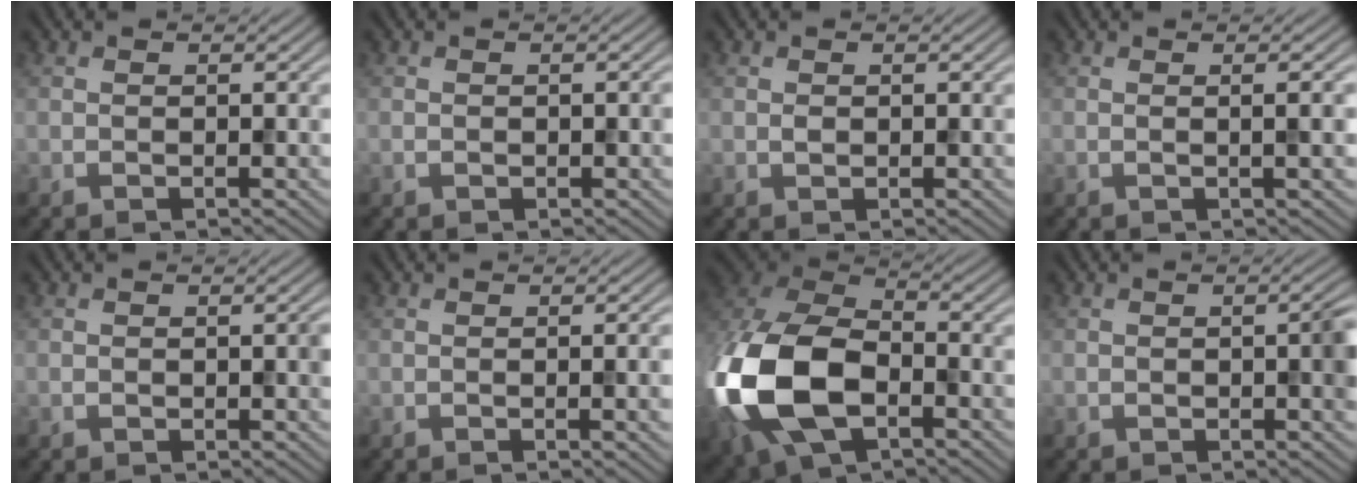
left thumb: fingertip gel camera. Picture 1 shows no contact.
{"total": 1.1, "force": [-0.3, 0.7, 0.7], "torque": [-0.014, -0.003, -0.004]}
{"total": 0.7, "force": [0.1, 0.5, 0.4], "torque": [-0.009, -0.002, 0.000]}
{"total": 2.3, "force": [0.1, 0.4, 2.2], "torque": [-0.031, 0.007, -0.003]}
{"total": 1.4, "force": [-0.3, 0.9, 1.1], "torque": [-0.017, -0.002, -0.003]}
{"total": 3.3, "force": [-0.4, 0.9, 3.2], "torque": [-0.043, 0.000, -0.004]}
{"total": 17.8, "force": [-4.8, 11.2, 13.0], "torque": [-0.337, -0.038, -0.088]}
{"total": 2.4, "force": [-0.2, 0.7, 2.3], "torque": [-0.035, 0.001, -0.003]}